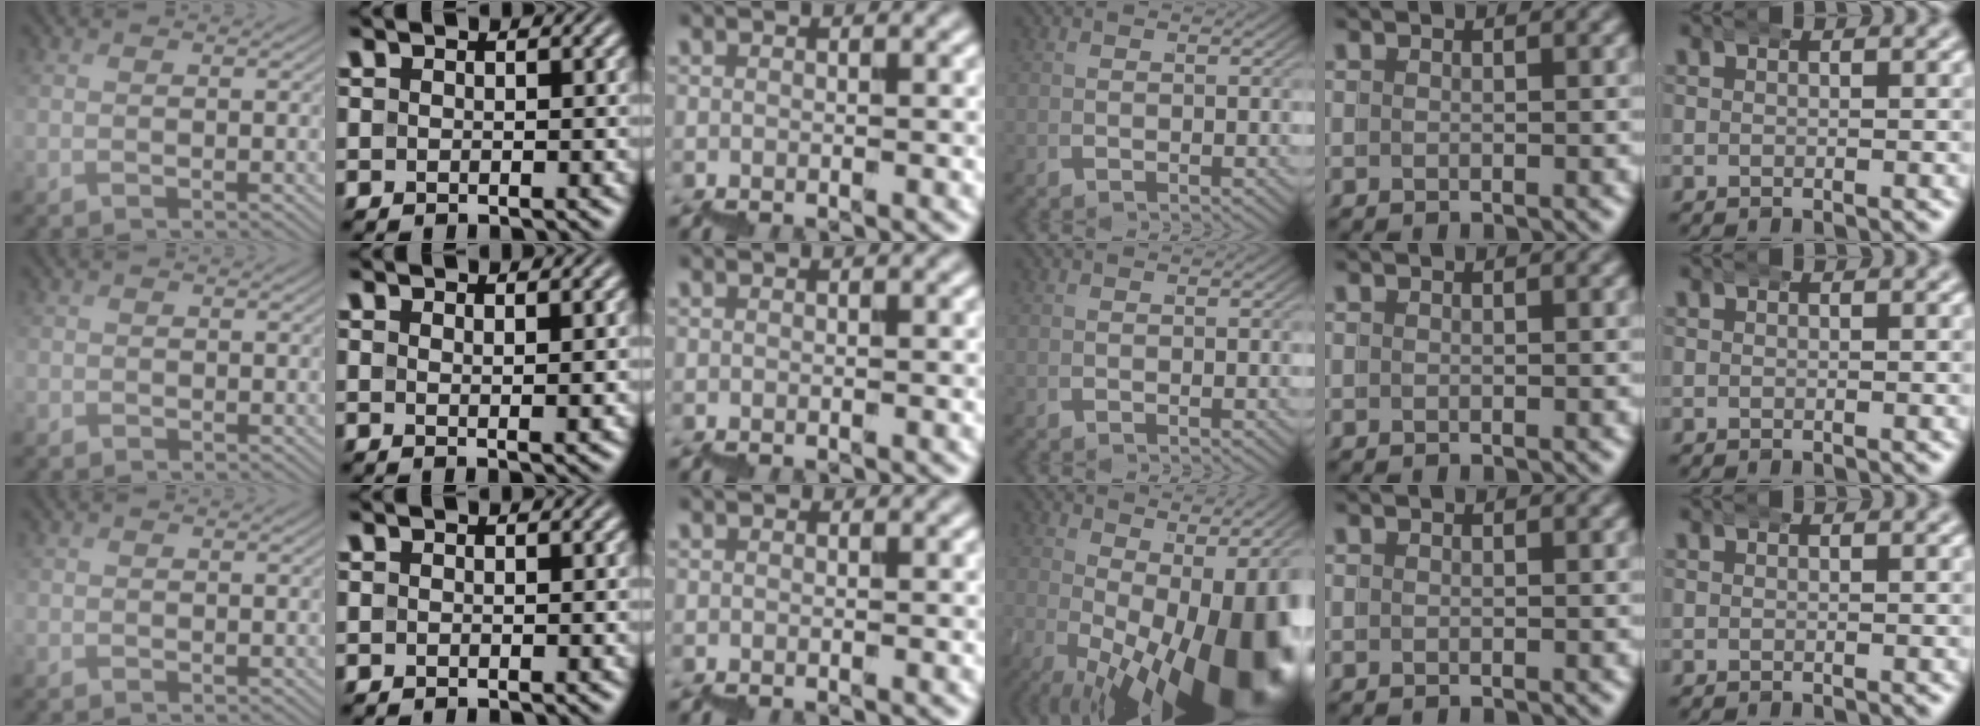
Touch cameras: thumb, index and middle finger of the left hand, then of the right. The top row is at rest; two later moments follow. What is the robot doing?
{"motion": "wrap", "object": "bandana"}